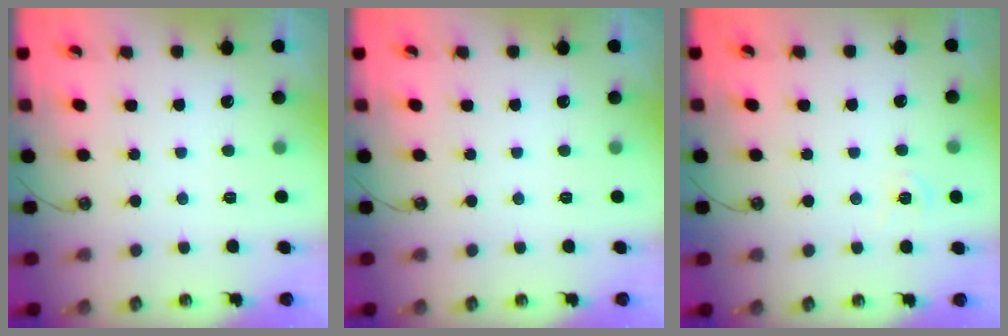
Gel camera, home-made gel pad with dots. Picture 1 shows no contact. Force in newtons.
{"total": 0.0}
{"total": 4.9, "press": 4.9, "slide": 0.4}